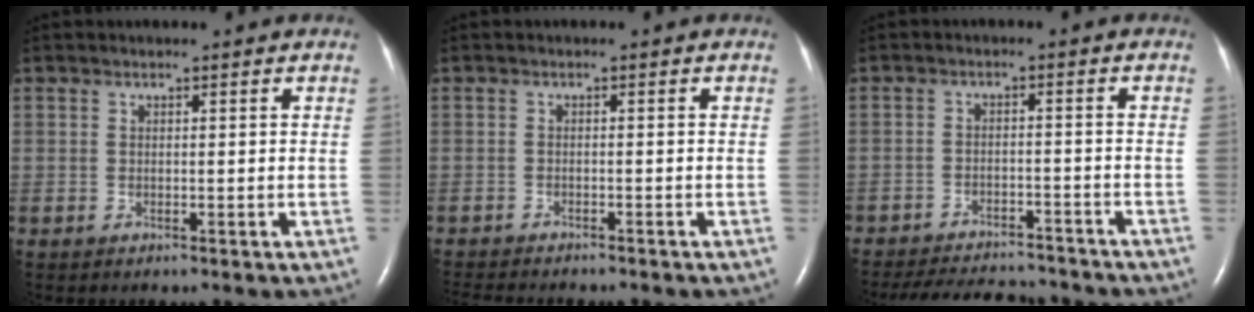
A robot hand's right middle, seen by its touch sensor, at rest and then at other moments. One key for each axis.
{"total": 7.4, "fx": -6.6, "fy": 1.5, "fz": 2.9, "tx": -0.039, "ty": -0.005, "tz": -0.093}
{"total": 13.3, "fx": -12.2, "fy": 3.5, "fz": 4.0, "tx": -0.076, "ty": 0.000, "tz": -0.165}